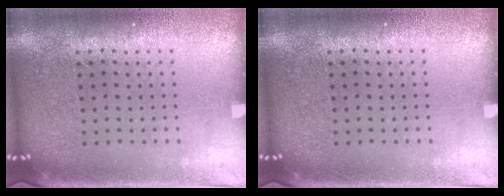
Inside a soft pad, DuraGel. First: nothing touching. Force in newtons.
{"total": 0.0}